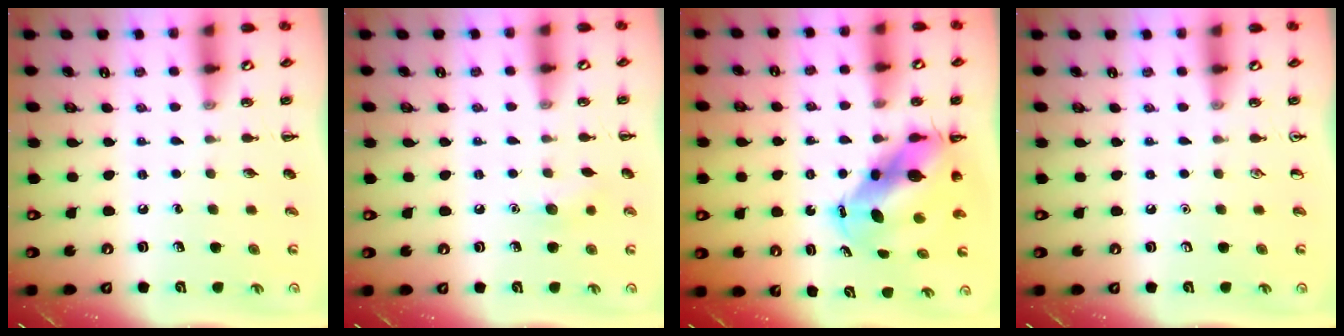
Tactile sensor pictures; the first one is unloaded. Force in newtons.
{"total": 6.5, "press": 6.3, "slide": 1.8}
{"total": 9.4, "press": 9.0, "slide": 2.5}
{"total": 0.0}